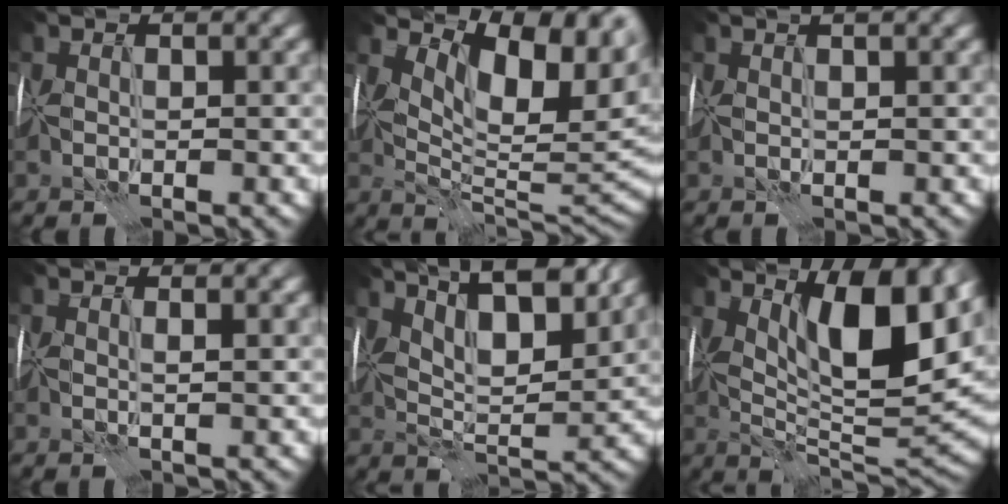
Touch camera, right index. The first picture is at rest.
{"total": 10.6, "force": [3.8, 4.8, 8.7], "torque": [-0.121, -0.006, 0.065]}
{"total": 1.8, "force": [1.0, 0.4, 1.4], "torque": [-0.019, 0.011, 0.013]}
{"total": 1.4, "force": [1.0, -0.1, 1.1], "torque": [-0.011, 0.002, 0.010]}
{"total": 11.9, "force": [7.4, 3.5, 8.6], "torque": [-0.135, 0.022, 0.088]}
{"total": 12.0, "force": [3.7, 3.5, 10.8], "torque": [-0.158, -0.005, 0.057]}